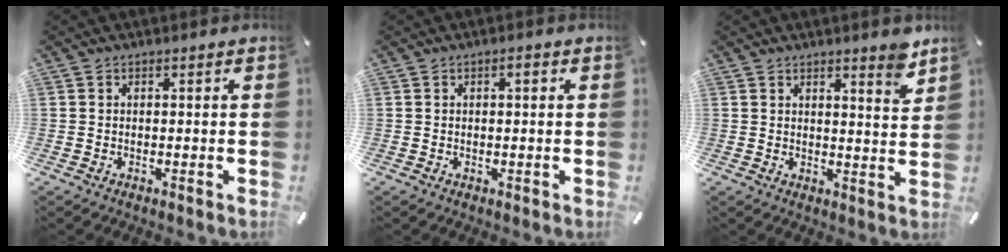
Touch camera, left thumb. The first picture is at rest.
{"total": 1.6, "force": [0.4, 0.8, 1.4], "torque": [-0.027, 0.005, 0.006]}
{"total": 5.4, "force": [4.6, 0.7, 2.7], "torque": [-0.041, -0.035, 0.077]}